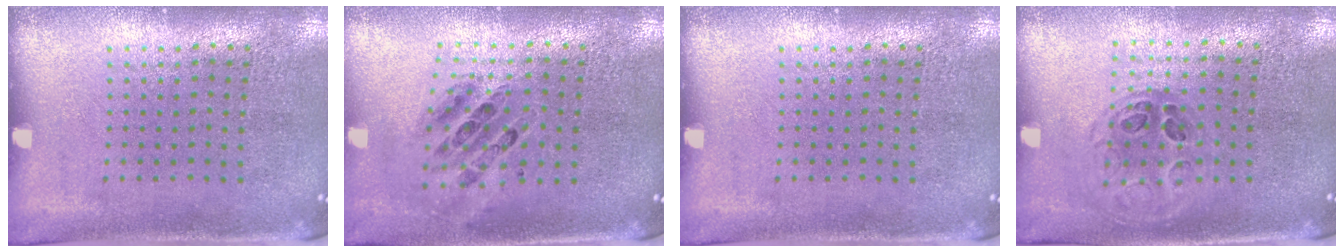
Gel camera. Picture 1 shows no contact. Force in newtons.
{"total": 0.6, "press": 0.6, "slide": 0.1}
{"total": 0.0}
{"total": 1.0, "press": 0.9, "slide": 0.3}